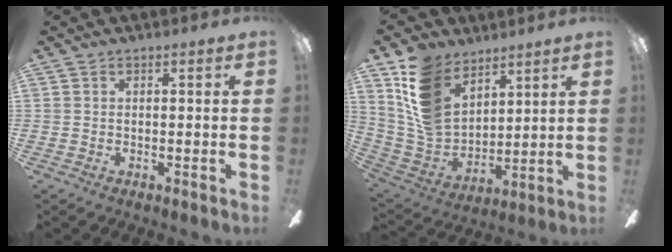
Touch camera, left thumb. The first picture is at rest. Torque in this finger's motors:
{"motor_torque": [1.67, 1.42, 1.41, -1.14, 0.48]}